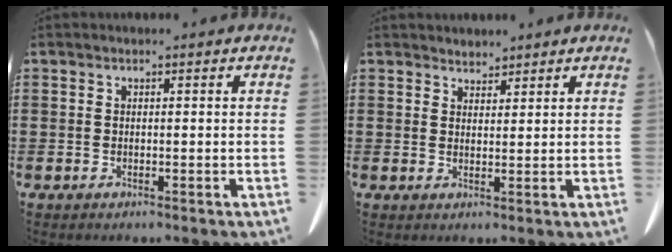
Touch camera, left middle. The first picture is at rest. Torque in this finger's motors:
{"motor_torque": [0.09, -0.01, -0.02, 0.01]}